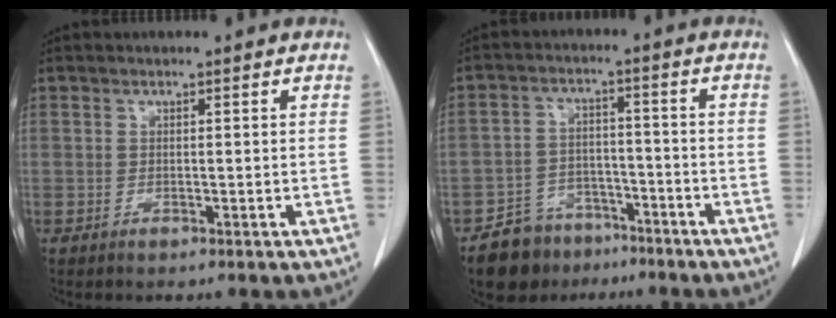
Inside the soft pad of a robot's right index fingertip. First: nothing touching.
{"total": 7.6, "force": [-5.6, 5.1, 0.9], "torque": [-0.012, 0.017, -0.090]}